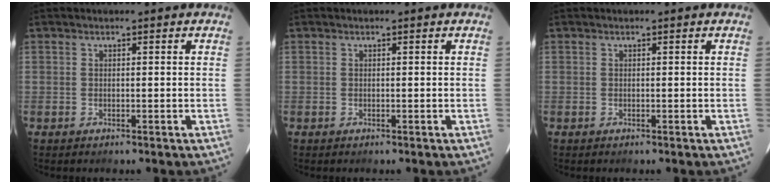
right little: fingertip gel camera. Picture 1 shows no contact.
{"total": 0.0}
{"total": 0.0}